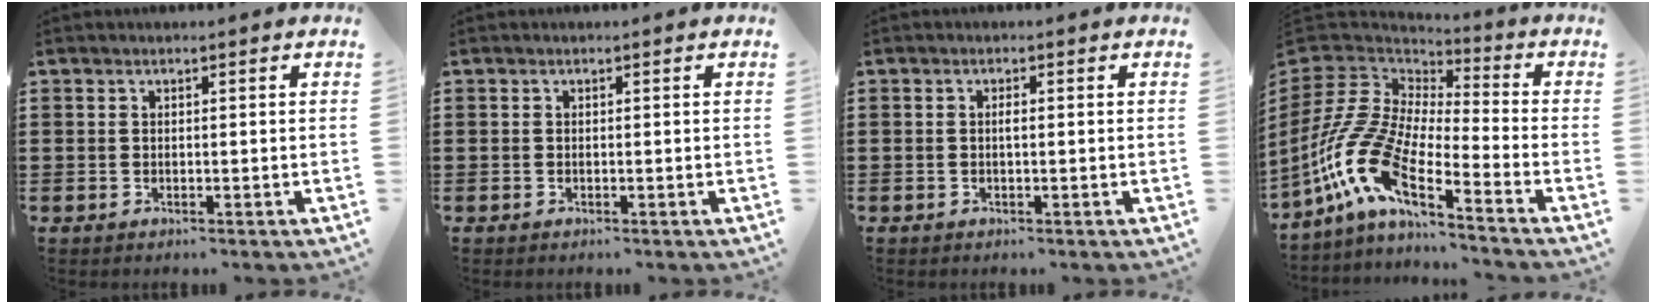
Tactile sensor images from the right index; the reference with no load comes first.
{"total": 0.0}
{"total": 0.9, "force": [0.0, 0.2, 0.8], "torque": [-0.017, -0.001, -0.001]}
{"total": 12.8, "force": [-7.6, 4.4, 9.4], "torque": [-0.249, -0.019, -0.171]}